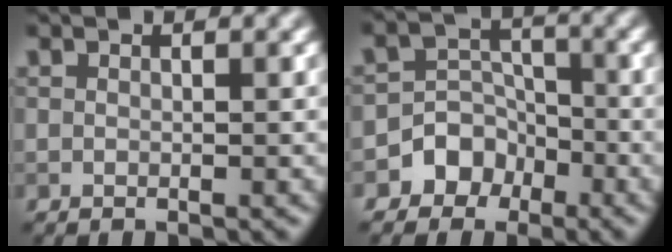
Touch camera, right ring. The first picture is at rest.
{"total": 4.7, "force": [-2.7, 3.8, 0.6], "torque": [0.028, 0.010, -0.065]}